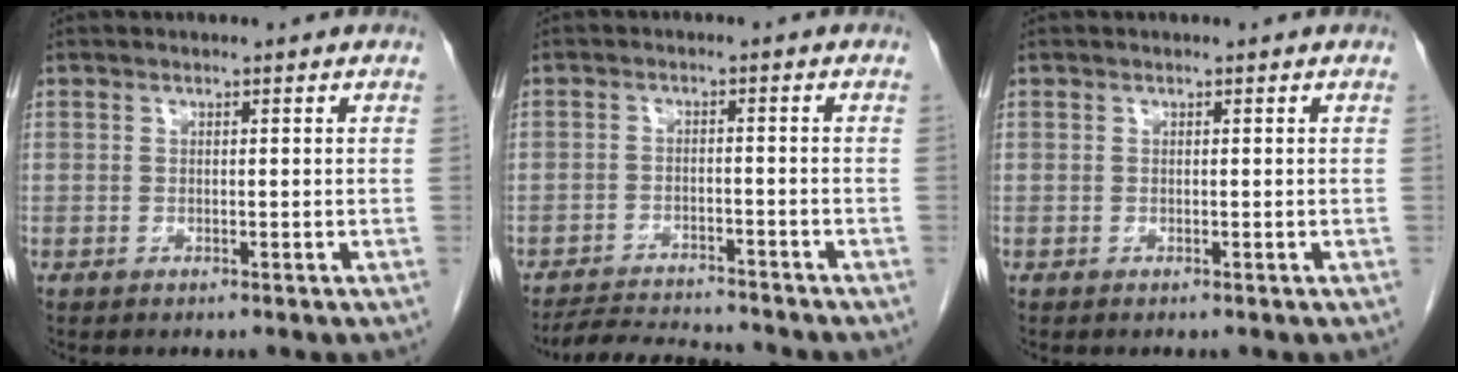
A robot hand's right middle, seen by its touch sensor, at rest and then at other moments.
{"total": 7.1, "force": [-7.0, 0.1, 1.3], "torque": [-0.020, -0.010, -0.119]}
{"total": 0.0}